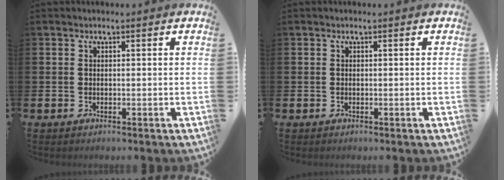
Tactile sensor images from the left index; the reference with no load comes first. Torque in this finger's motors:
{"motor_torque": [-0.14, 0.04, -0.02, -0.01]}